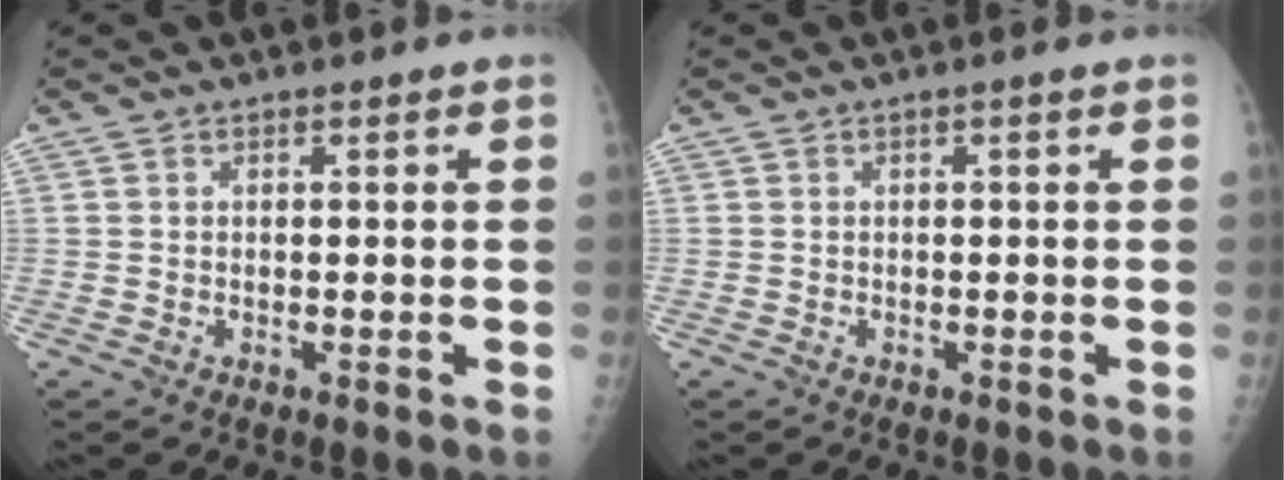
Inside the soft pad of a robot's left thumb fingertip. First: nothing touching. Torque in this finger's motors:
{"motor_torque": [0.04, -0.03, 0.01, 0.00, 0.00]}